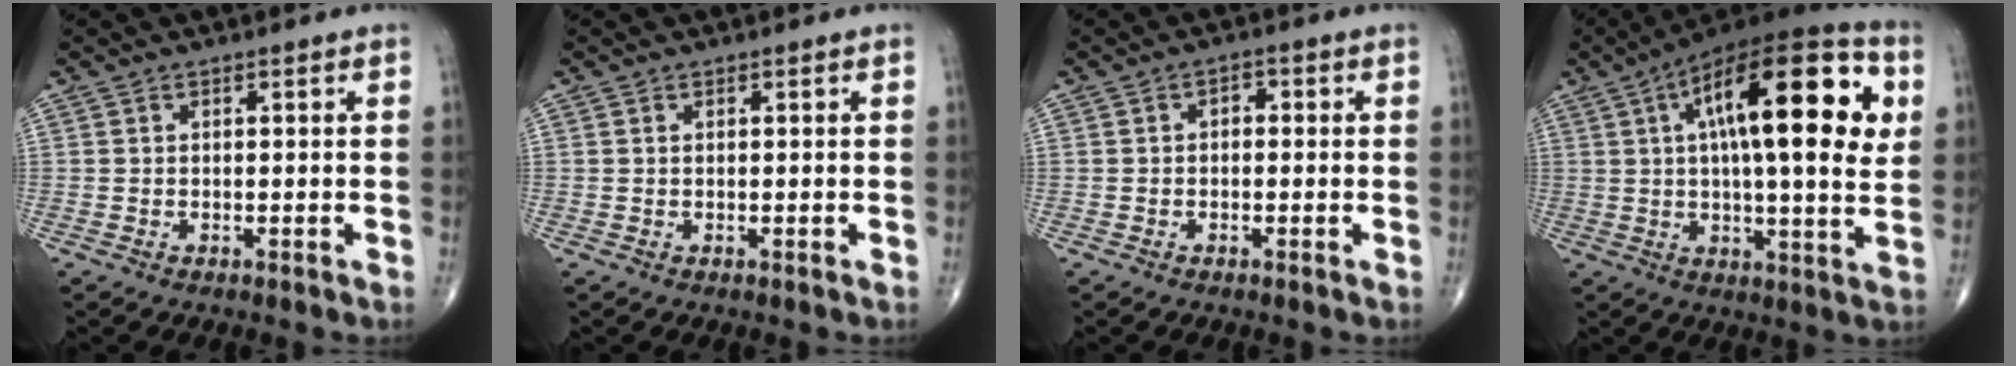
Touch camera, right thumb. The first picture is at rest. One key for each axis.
{"total": 0.0}
{"total": 1.9, "fx": 0.0, "fy": 1.3, "fz": 1.4, "tx": -0.011, "ty": 0.007, "tz": -0.006}
{"total": 26.8, "fx": 6.8, "fy": 8.6, "fz": 24.4, "tx": -0.363, "ty": 0.013, "tz": 0.087}